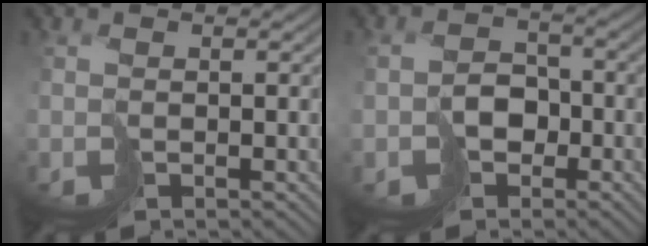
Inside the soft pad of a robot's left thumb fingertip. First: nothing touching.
{"total": 4.3, "force": [-2.0, 3.2, 2.0], "torque": [-0.026, 0.002, -0.048]}